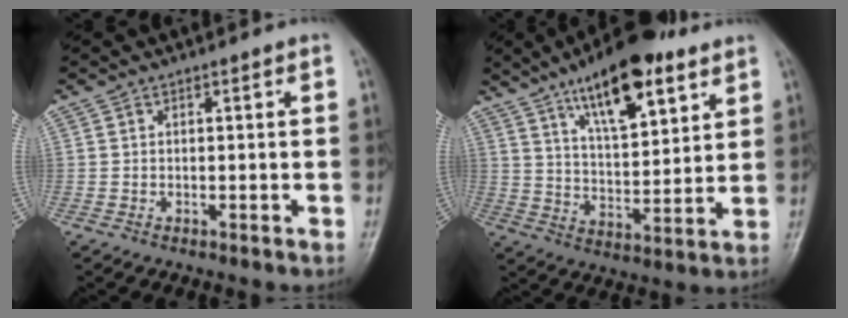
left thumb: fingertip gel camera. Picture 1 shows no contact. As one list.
[{"total": 17.2, "force": [10.1, 6.3, 12.4], "torque": [-0.167, -0.044, 0.167]}]